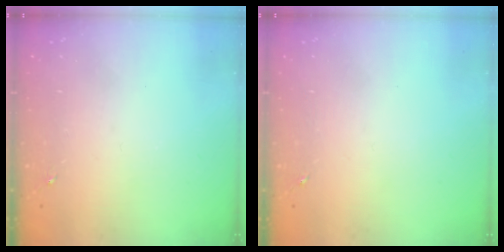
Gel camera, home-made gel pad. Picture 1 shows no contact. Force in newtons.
{"total": 0.0}